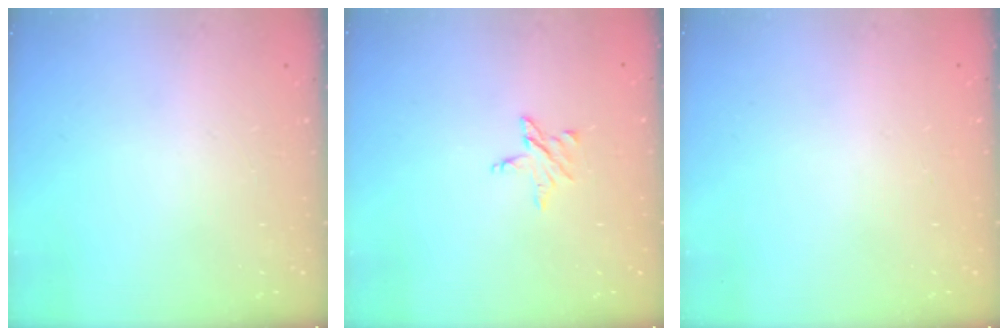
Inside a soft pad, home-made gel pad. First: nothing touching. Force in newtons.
{"total": 4.2, "press": 4.2, "slide": 0.4}
{"total": 0.0}